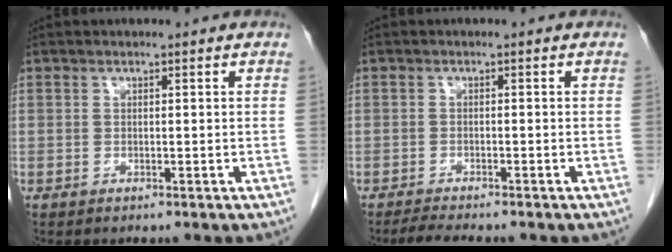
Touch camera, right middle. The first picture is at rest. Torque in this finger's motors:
{"motor_torque": [0.10, -0.07, 0.00, 0.00]}